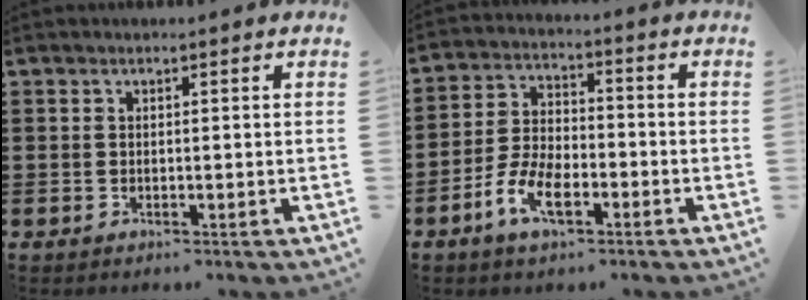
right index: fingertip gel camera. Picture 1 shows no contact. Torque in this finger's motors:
{"motor_torque": [1.33, 0.81, 0.25, 0.14]}